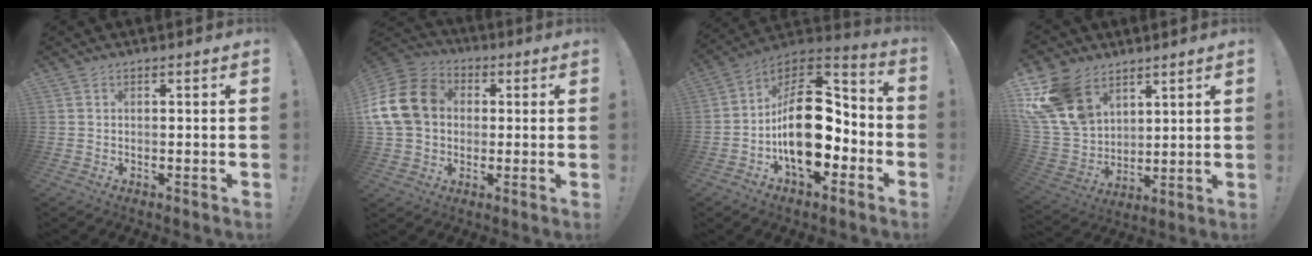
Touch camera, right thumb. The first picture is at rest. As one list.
[{"total": 18.6, "force": [2.4, 14.8, 11.1], "torque": [-0.206, 0.010, 0.049]}, {"total": 22.7, "force": [-3.0, 13.1, 18.2], "torque": [-0.300, 0.022, -0.040]}, {"total": 18.5, "force": [10.3, 12.4, 9.1], "torque": [-0.177, -0.053, 0.201]}]